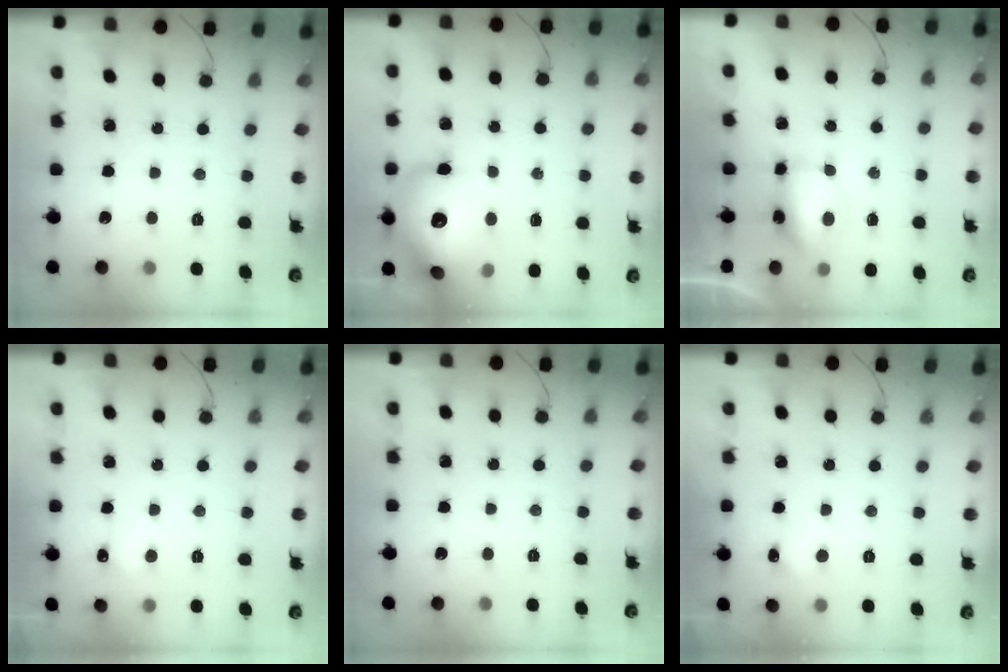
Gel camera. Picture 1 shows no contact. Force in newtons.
{"total": 22.0, "press": 21.8, "slide": 3.3}
{"total": 13.9, "press": 8.9, "slide": 10.7}
{"total": 3.5, "press": 3.3, "slide": 1.0}
{"total": 0.0}
{"total": 5.7, "press": 5.4, "slide": 1.8}